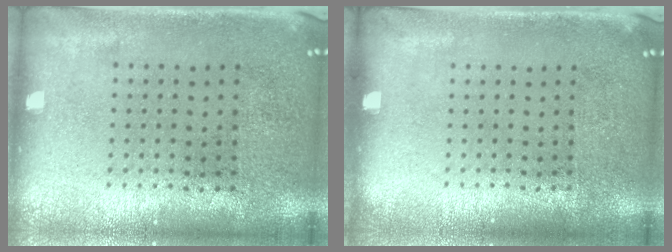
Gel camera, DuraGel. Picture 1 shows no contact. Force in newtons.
{"total": 0.0}